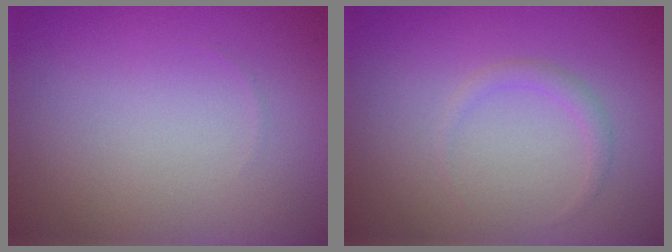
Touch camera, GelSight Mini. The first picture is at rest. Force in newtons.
{"total": 1.0, "press": 1.0, "slide": 0.1}